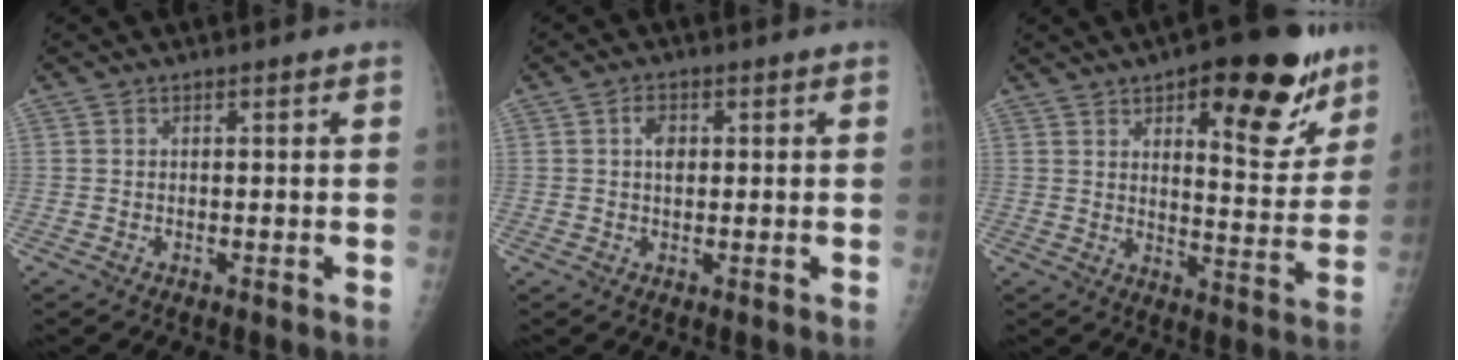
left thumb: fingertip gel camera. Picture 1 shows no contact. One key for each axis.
{"total": 2.8, "fx": 0.6, "fy": 1.9, "fz": 2.0, "tx": -0.025, "ty": 0.003, "tz": 0.007}
{"total": 19.4, "fx": 10.8, "fy": 7.6, "fz": 14.2, "tx": -0.138, "ty": -0.054, "tz": 0.151}